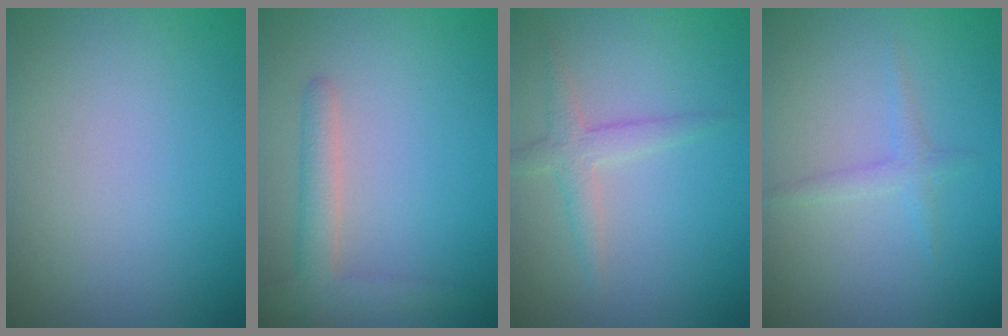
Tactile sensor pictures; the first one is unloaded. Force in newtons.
{"total": 2.9, "press": 2.9, "slide": 0.2}
{"total": 2.1, "press": 2.1, "slide": 0.1}
{"total": 1.3, "press": 1.3, "slide": 0.1}